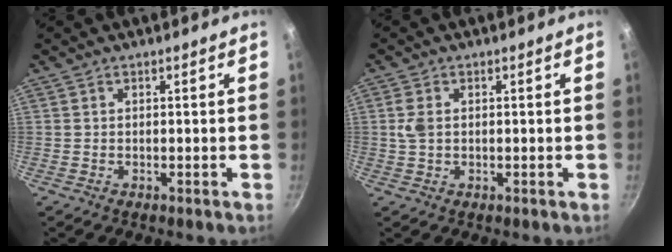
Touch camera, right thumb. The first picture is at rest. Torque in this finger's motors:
{"motor_torque": [0.37, 0.29, 0.59, 0.14, 0.07]}